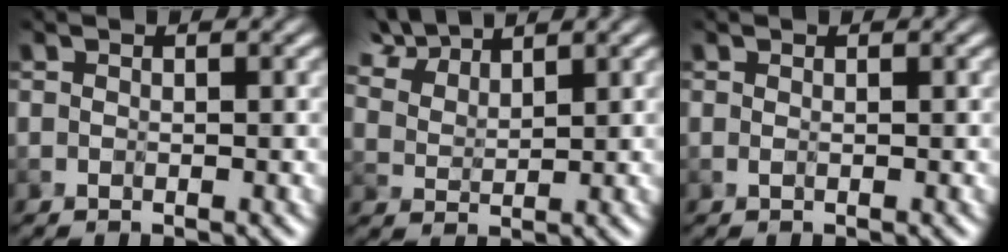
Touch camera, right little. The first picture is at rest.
{"total": 5.8, "force": [4.6, 2.4, 2.6], "torque": [-0.067, 0.014, 0.088]}
{"total": 0.0}